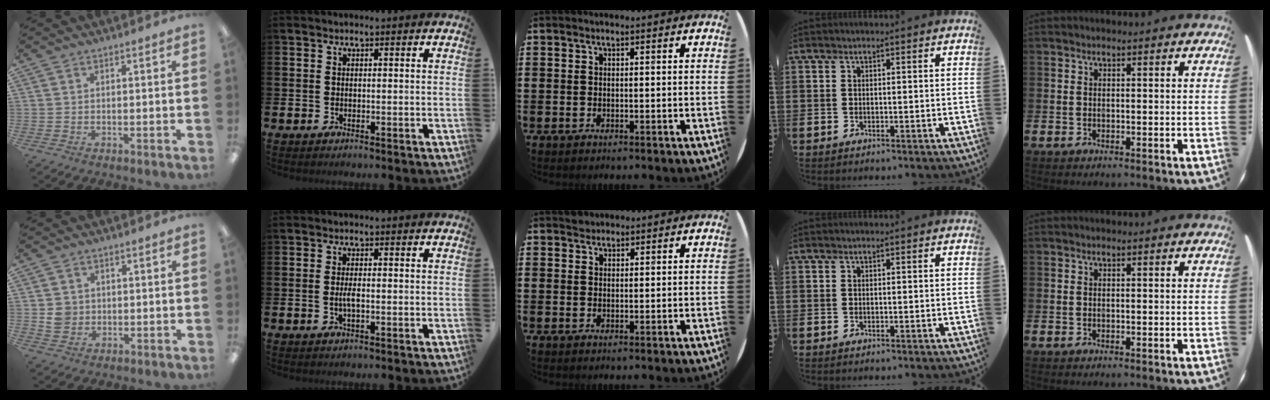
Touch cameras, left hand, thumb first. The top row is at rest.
{"thumb": {"total": 3.9, "force": [0.2, 3.8, 1.1], "torque": [-0.010, 0.002, 0.003]}, "index": {"total": 1.7, "force": [-0.3, 0.4, 1.6], "torque": [-0.035, 0.003, -0.005]}, "middle": {"total": 1.1, "force": [1.1, 0.4, -0.1], "torque": [0.001, 0.002, 0.021]}}